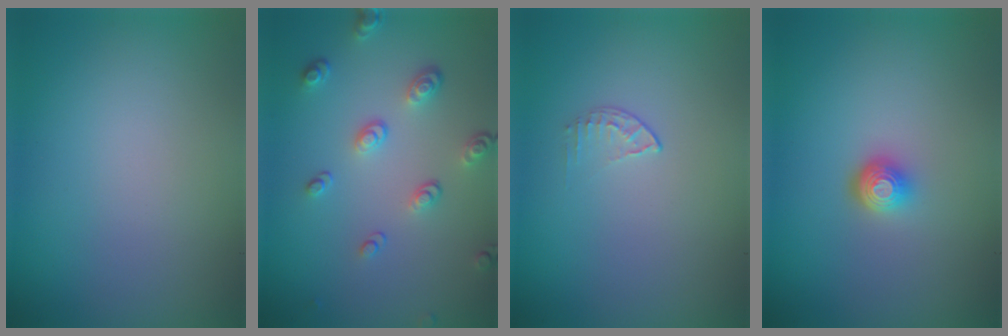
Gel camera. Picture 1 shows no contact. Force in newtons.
{"total": 3.4, "press": 2.6, "slide": 2.2}
{"total": 0.8, "press": 0.6, "slide": 0.6}
{"total": 2.0, "press": 1.5, "slide": 1.4}